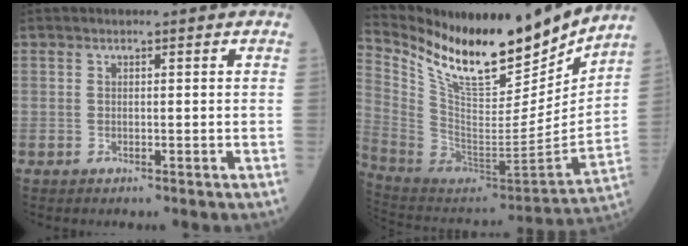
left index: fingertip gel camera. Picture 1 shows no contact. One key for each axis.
{"total": 21.5, "fx": 17.8, "fy": 4.7, "fz": 11.1, "tx": -0.205, "ty": -0.046, "tz": 0.312}